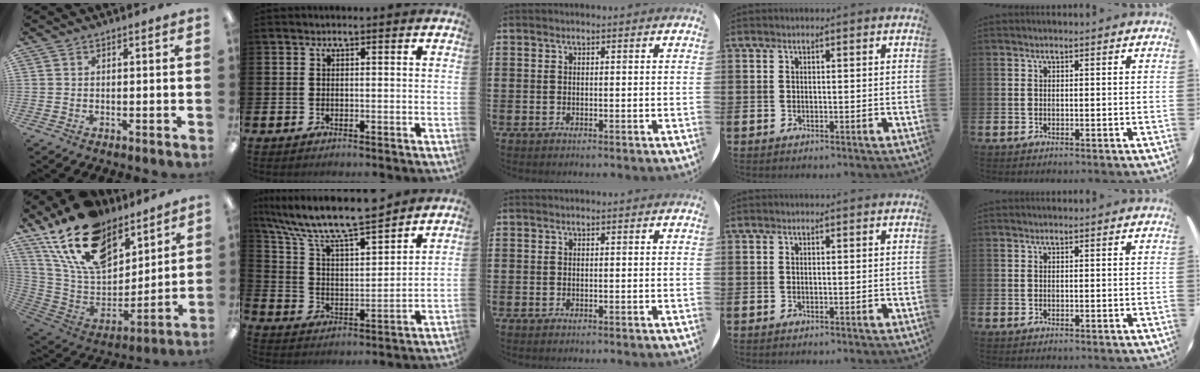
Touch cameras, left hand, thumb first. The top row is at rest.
{"thumb": {"total": 22.2, "force": [14.4, 12.4, 11.6], "torque": [-0.221, -0.074, 0.265]}, "index": {"total": 10.7, "force": [9.8, 1.5, 4.1], "torque": [-0.120, -0.060, 0.170]}}